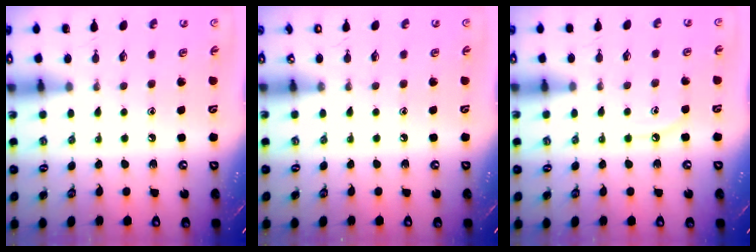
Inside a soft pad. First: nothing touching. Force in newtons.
{"total": 0.0}
{"total": 4.5, "press": 4.5, "slide": 0.3}